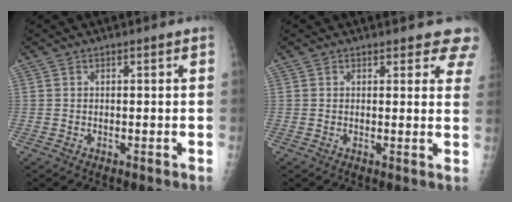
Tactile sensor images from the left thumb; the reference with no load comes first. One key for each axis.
{"total": 6.2, "fx": 5.5, "fy": 2.3, "fz": 1.8, "tx": 0.022, "ty": -0.023, "tz": 0.041}